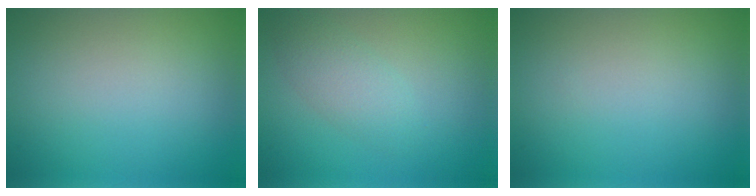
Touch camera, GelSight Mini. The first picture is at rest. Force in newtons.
{"total": 2.5, "press": 2.5, "slide": 0.0}
{"total": 0.0}